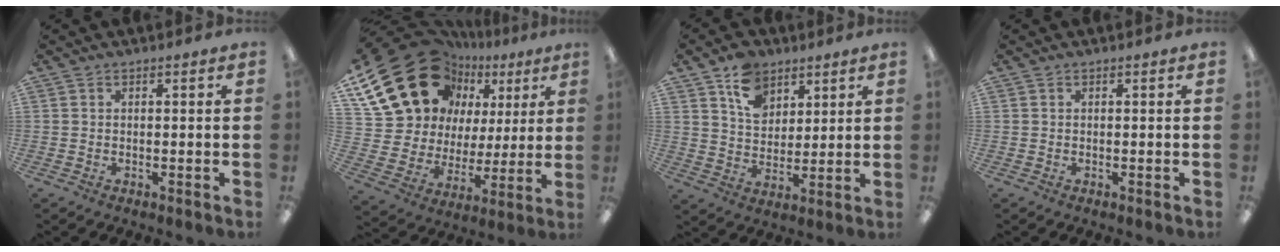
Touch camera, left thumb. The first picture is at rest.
{"total": 24.1, "force": [12.8, 16.6, 12.0], "torque": [-0.239, -0.075, 0.247]}
{"total": 10.7, "force": [6.4, 7.5, 4.1], "torque": [-0.067, -0.023, 0.121]}
{"total": 0.0}